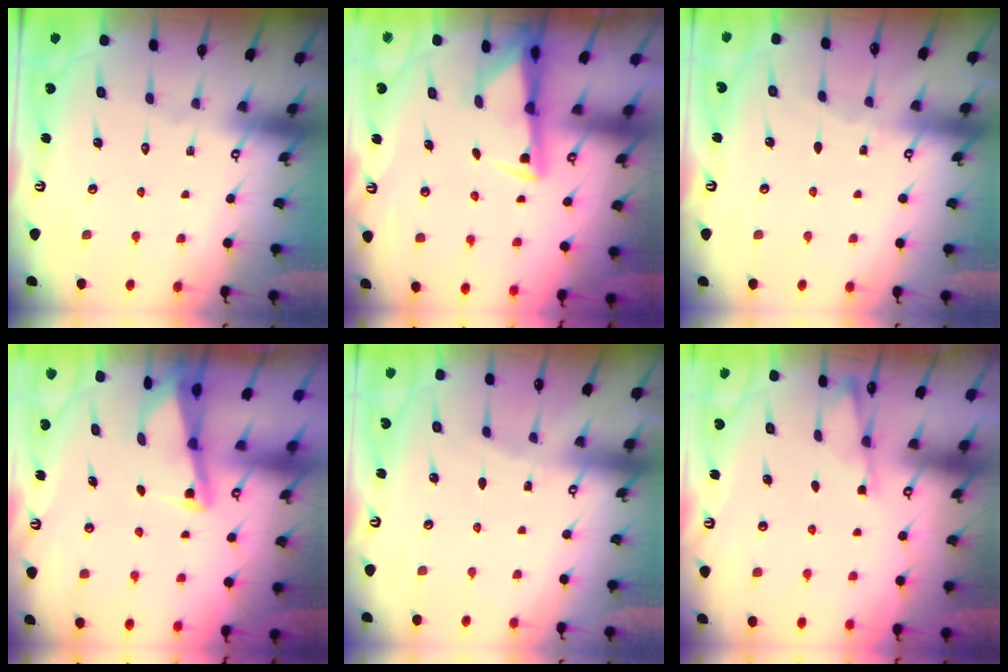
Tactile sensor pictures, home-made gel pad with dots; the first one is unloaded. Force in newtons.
{"total": 2.9, "press": 2.9, "slide": 0.4}
{"total": 2.9, "press": 2.8, "slide": 0.3}
{"total": 2.1, "press": 2.1, "slide": 0.3}
{"total": 1.8, "press": 1.8, "slide": 0.3}
{"total": 2.4, "press": 2.3, "slide": 0.5}